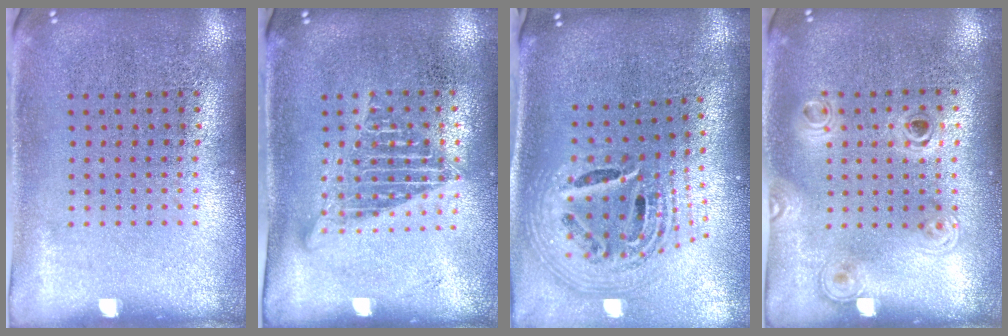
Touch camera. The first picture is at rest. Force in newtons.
{"total": 1.5, "press": 1.3, "slide": 0.8}
{"total": 2.8, "press": 1.9, "slide": 2.0}
{"total": 1.2, "press": 1.1, "slide": 0.6}